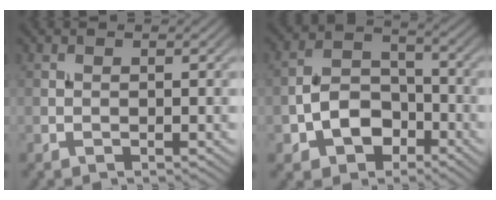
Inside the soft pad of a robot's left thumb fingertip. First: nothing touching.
{"total": 7.6, "force": [-3.2, 5.4, 4.3], "torque": [-0.084, -0.001, -0.069]}